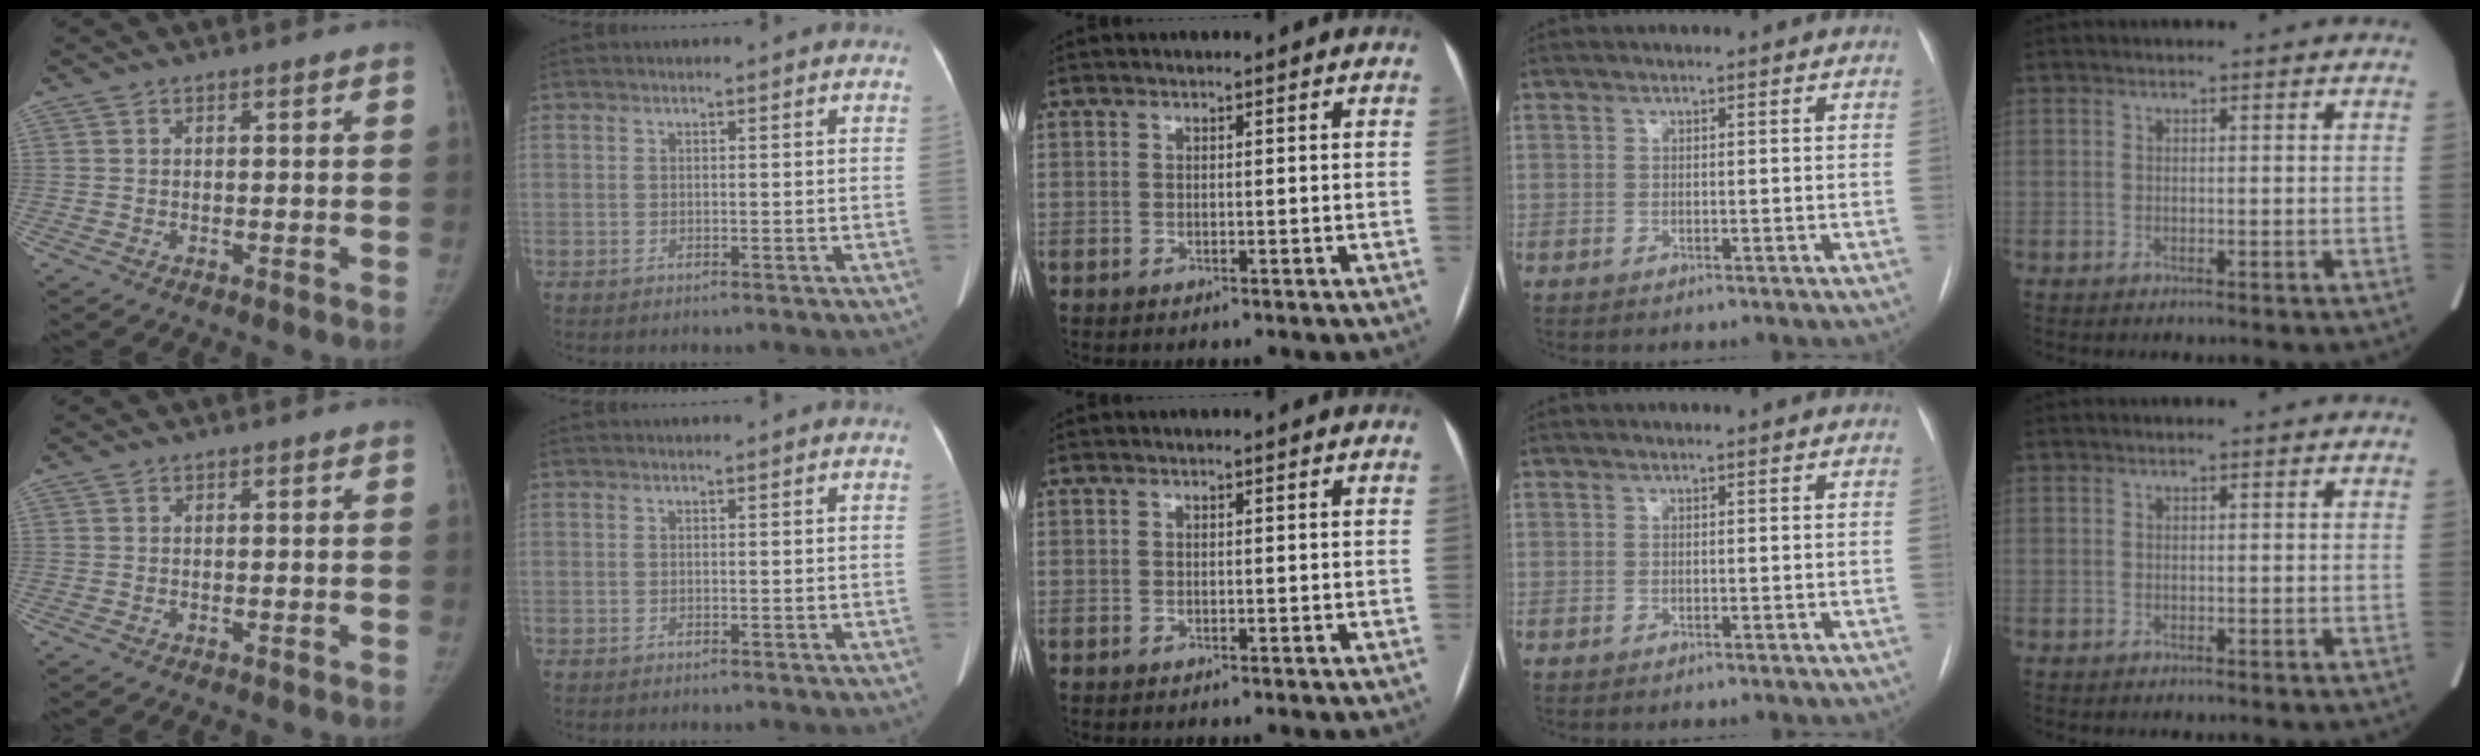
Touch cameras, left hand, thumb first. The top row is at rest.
{}